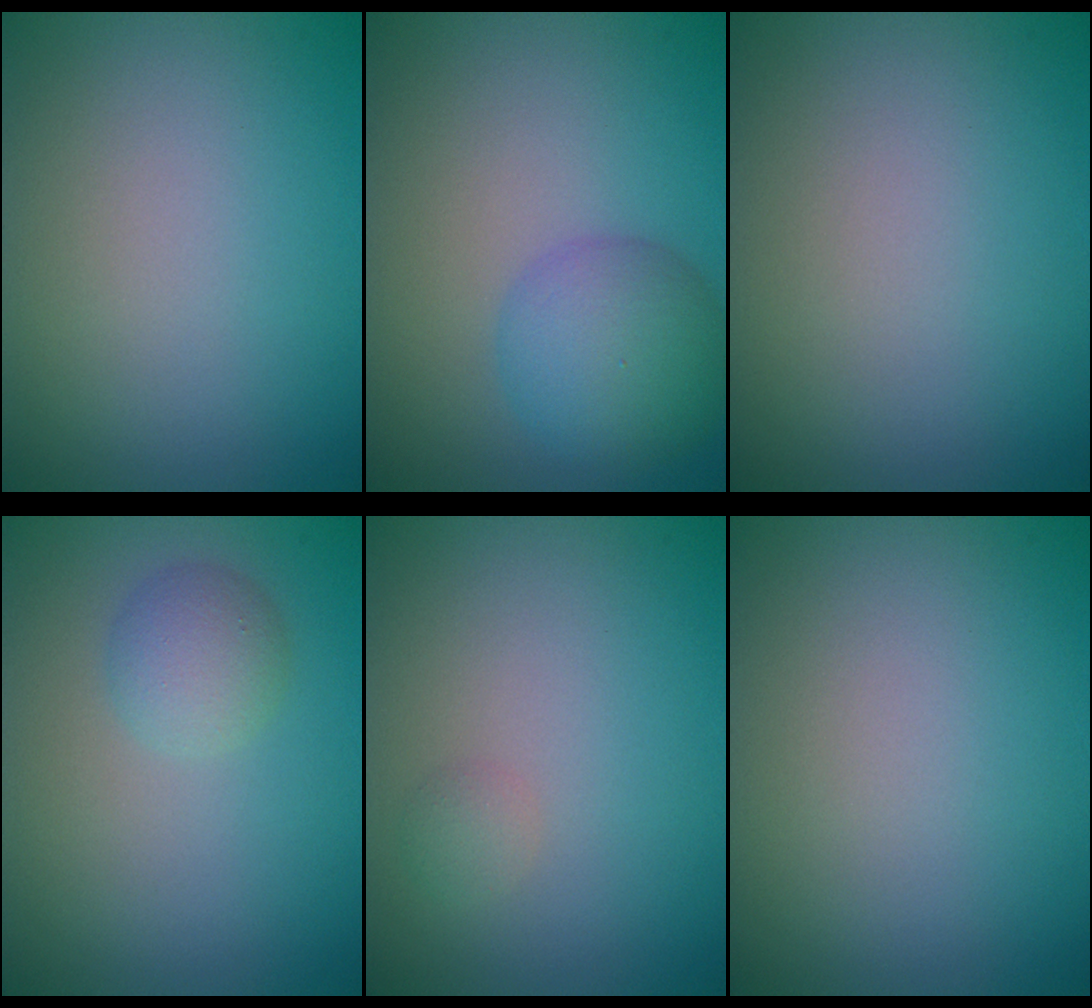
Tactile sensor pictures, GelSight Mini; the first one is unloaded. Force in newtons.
{"total": 5.0, "press": 4.9, "slide": 0.2}
{"total": 0.0}
{"total": 2.2, "press": 2.2, "slide": 0.1}
{"total": 0.8, "press": 0.8, "slide": 0.0}
{"total": 0.0}